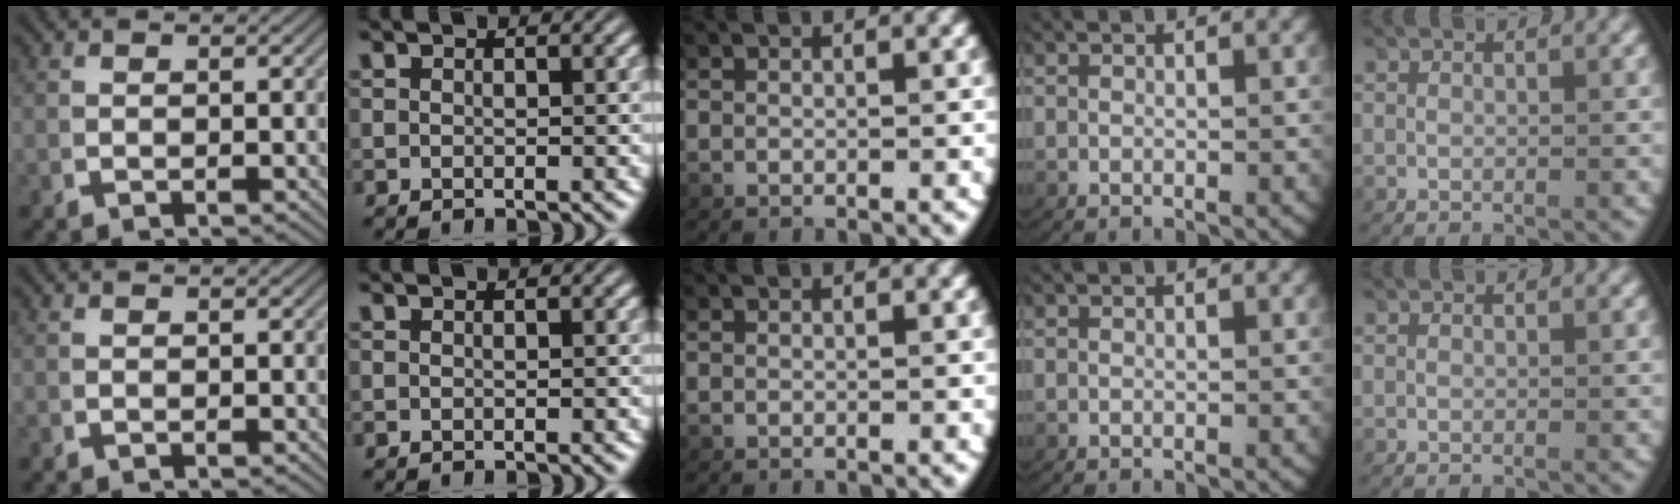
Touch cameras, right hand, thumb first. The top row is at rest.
{}